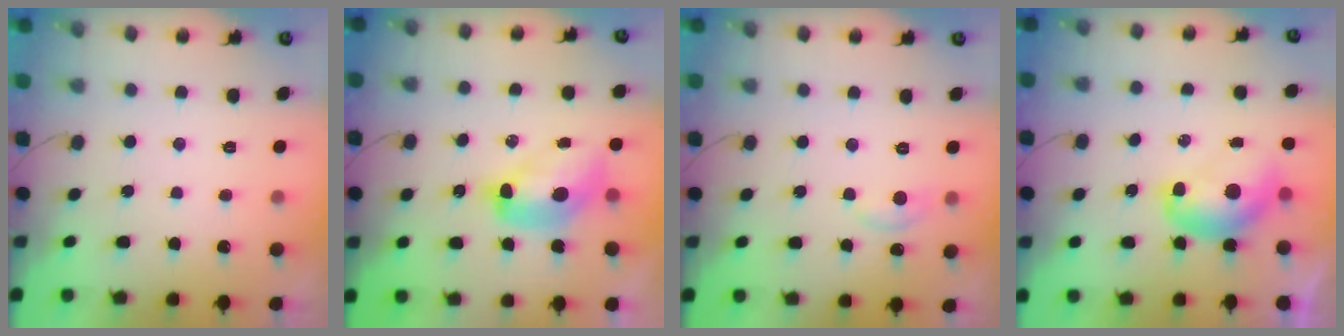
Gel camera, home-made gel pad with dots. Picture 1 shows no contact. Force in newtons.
{"total": 10.6, "press": 10.6, "slide": 1.2}
{"total": 6.4, "press": 6.4, "slide": 0.6}
{"total": 8.3, "press": 8.2, "slide": 1.1}